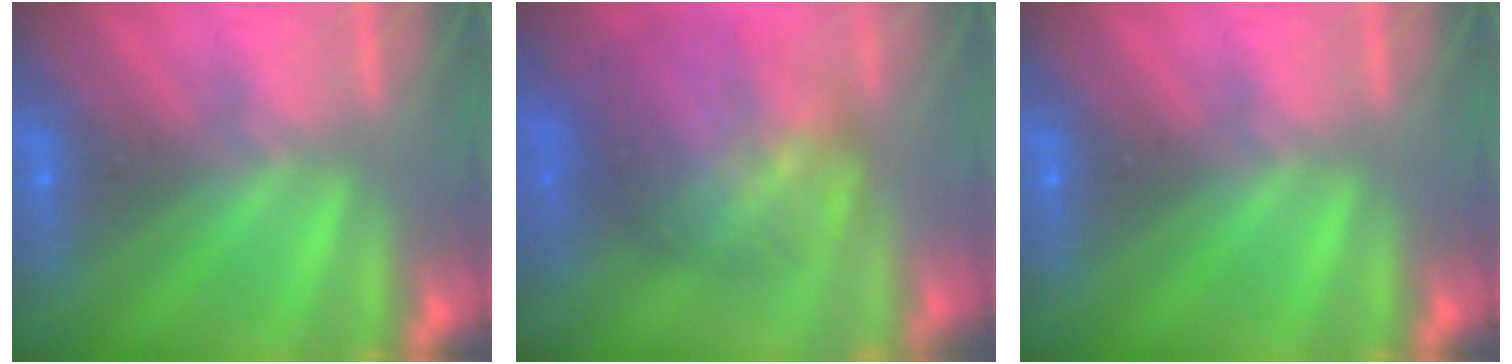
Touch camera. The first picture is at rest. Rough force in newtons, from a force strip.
{"total": 9.1}
{"total": 0.0}